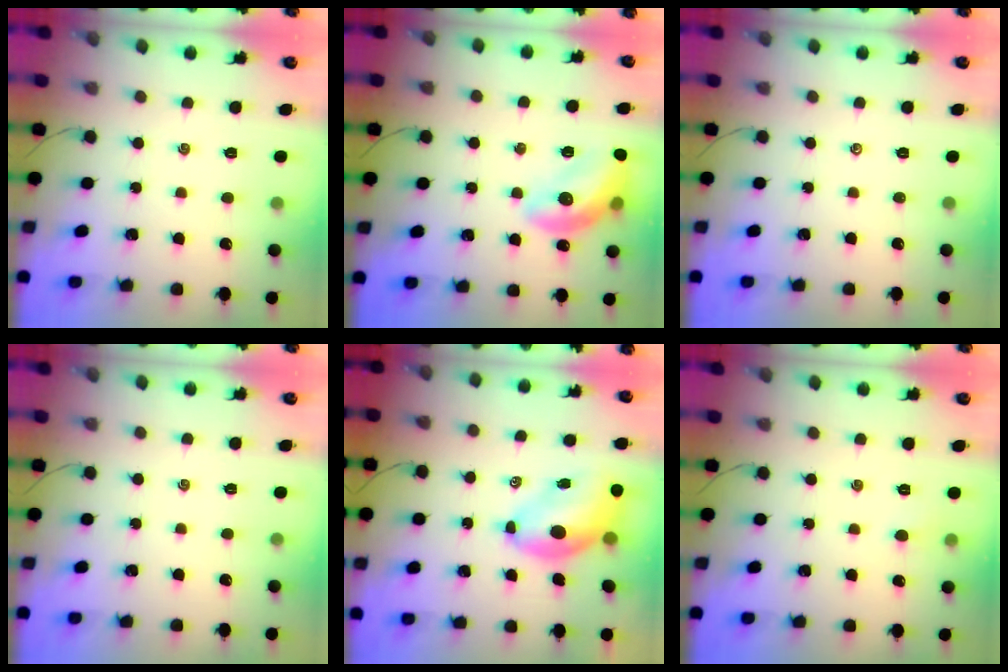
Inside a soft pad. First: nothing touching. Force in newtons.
{"total": 14.8, "press": 14.7, "slide": 2.0}
{"total": 0.0}
{"total": 0.0}
{"total": 9.4, "press": 9.0, "slide": 2.7}
{"total": 3.2, "press": 3.0, "slide": 1.0}